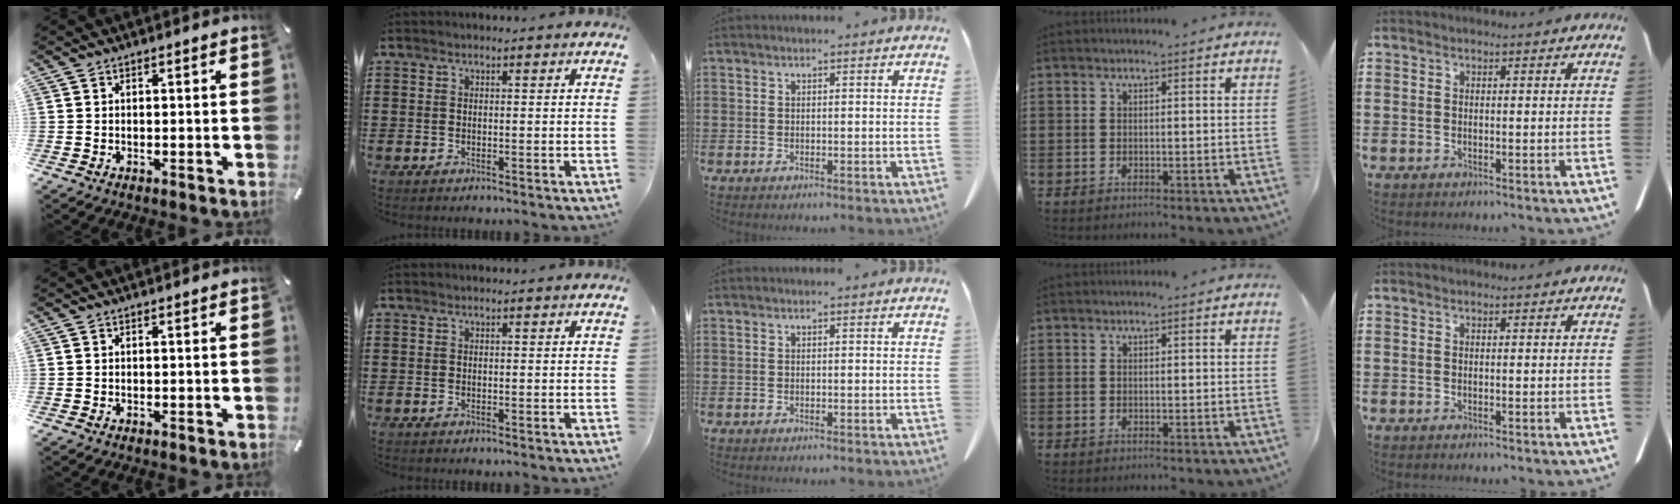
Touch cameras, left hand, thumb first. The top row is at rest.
{}